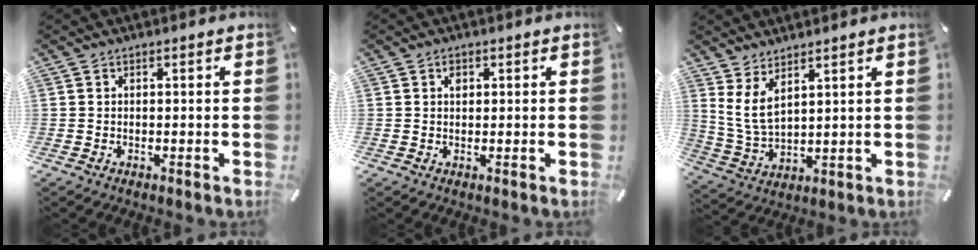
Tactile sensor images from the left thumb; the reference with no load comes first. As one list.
[{"total": 1.4, "force": [0.4, 1.1, 0.7], "torque": [-0.008, 0.000, 0.006]}, {"total": 6.8, "force": [3.9, 3.2, 4.5], "torque": [-0.120, -0.019, 0.070]}]